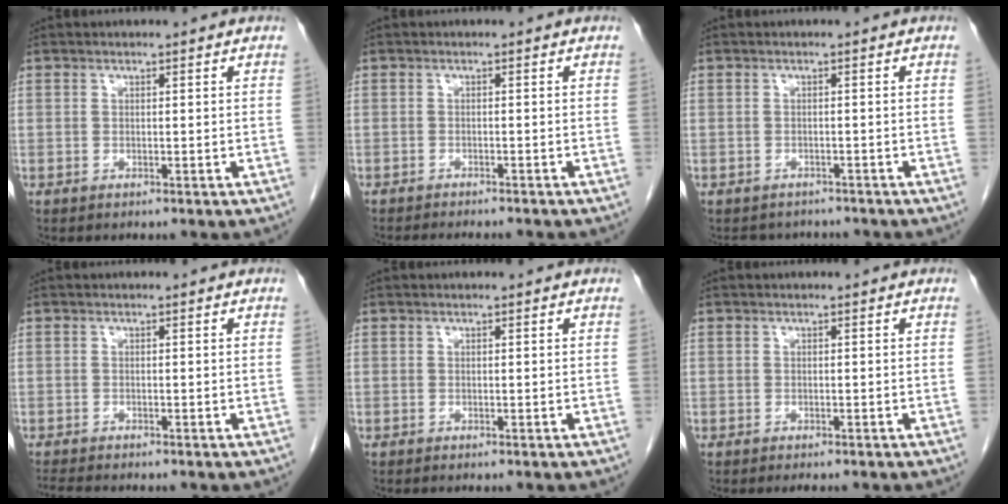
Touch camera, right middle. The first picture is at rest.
{"total": 7.4, "force": [-6.6, 1.2, 3.0], "torque": [-0.034, -0.008, -0.089]}
{"total": 4.2, "force": [-3.8, 1.8, 0.1], "torque": [0.001, 0.003, -0.048]}
{"total": 2.2, "force": [-2.1, -0.1, 0.7], "torque": [-0.016, -0.009, -0.037]}
{"total": 0.0}
{"total": 1.1, "force": [-1.0, 0.3, 0.4], "torque": [-0.006, -0.002, -0.012]}